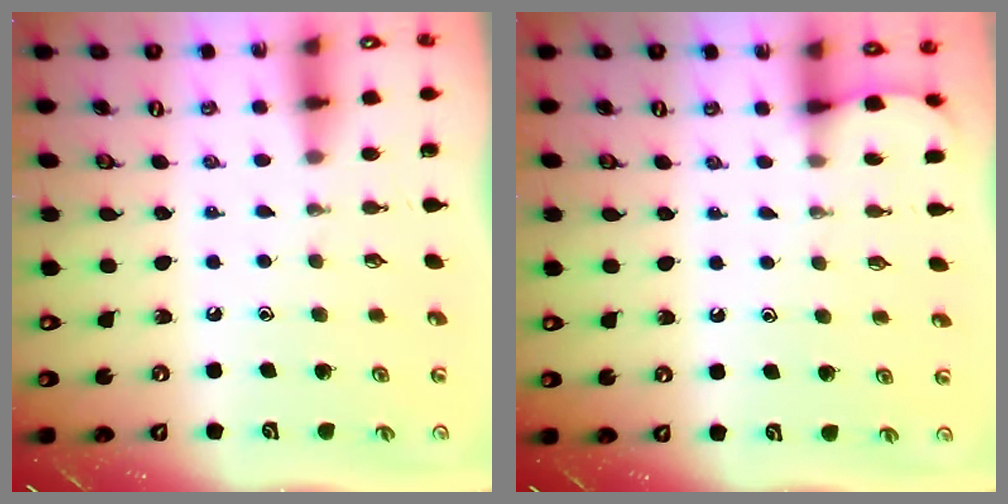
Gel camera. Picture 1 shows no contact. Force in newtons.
{"total": 2.5, "press": 2.5, "slide": 0.3}